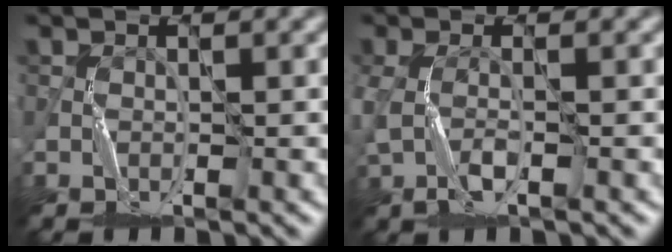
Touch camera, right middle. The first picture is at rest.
{"total": 2.8, "force": [-0.3, 1.2, 2.5], "torque": [-0.068, -0.003, -0.010]}